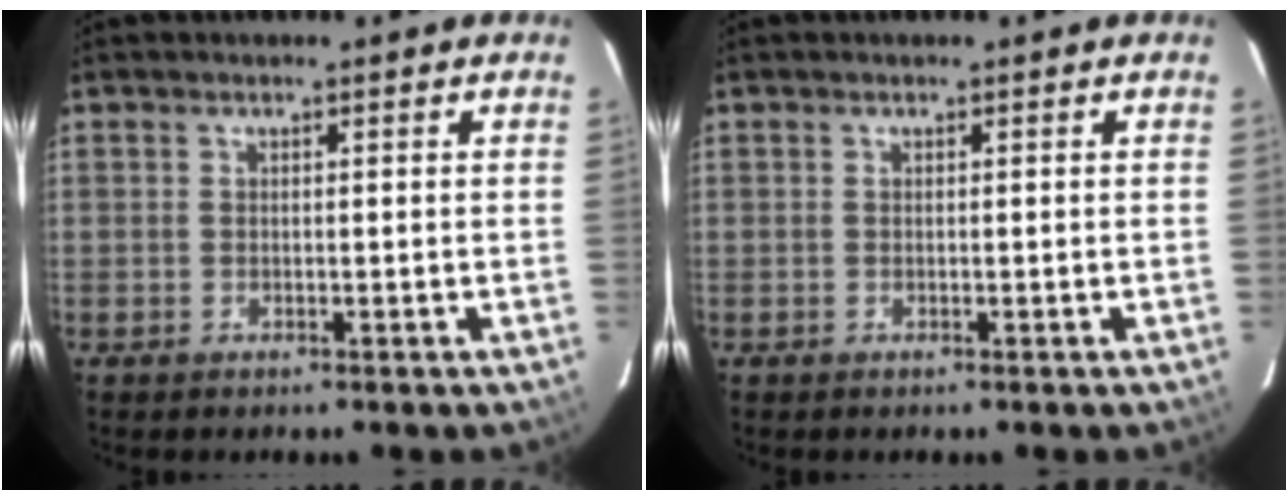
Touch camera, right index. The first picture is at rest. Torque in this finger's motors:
{"motor_torque": [-0.08, -0.08, 0.10, 0.00]}